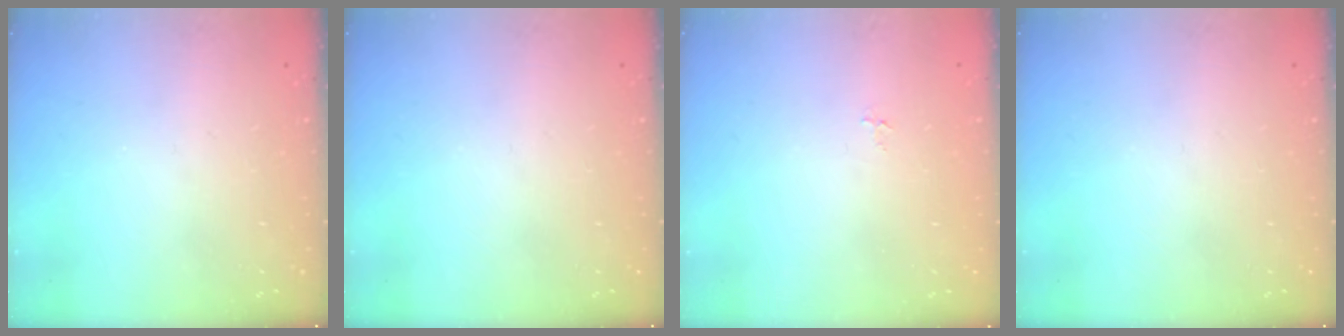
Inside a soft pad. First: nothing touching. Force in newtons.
{"total": 0.0}
{"total": 2.7, "press": 2.7, "slide": 0.3}
{"total": 0.0}